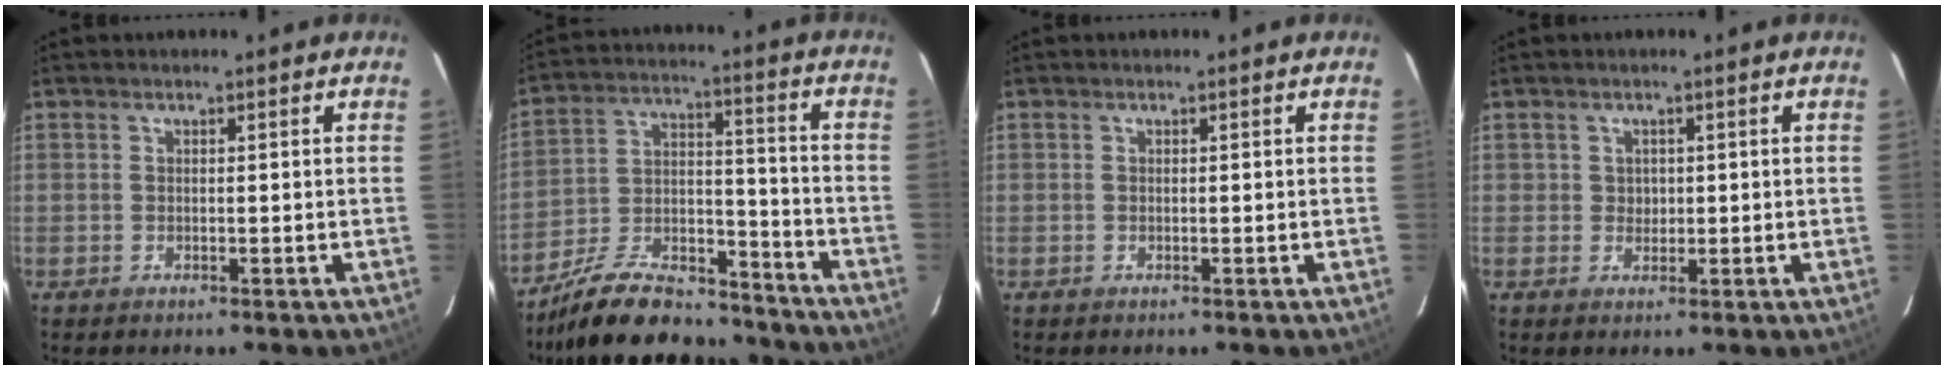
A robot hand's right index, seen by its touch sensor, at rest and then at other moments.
{"total": 21.1, "force": [-17.3, 7.6, 9.5], "torque": [-0.186, 0.020, -0.263]}
{"total": 0.0}
{"total": 1.7, "force": [0.3, 1.7, 0.3], "torque": [-0.001, 0.003, 0.005]}